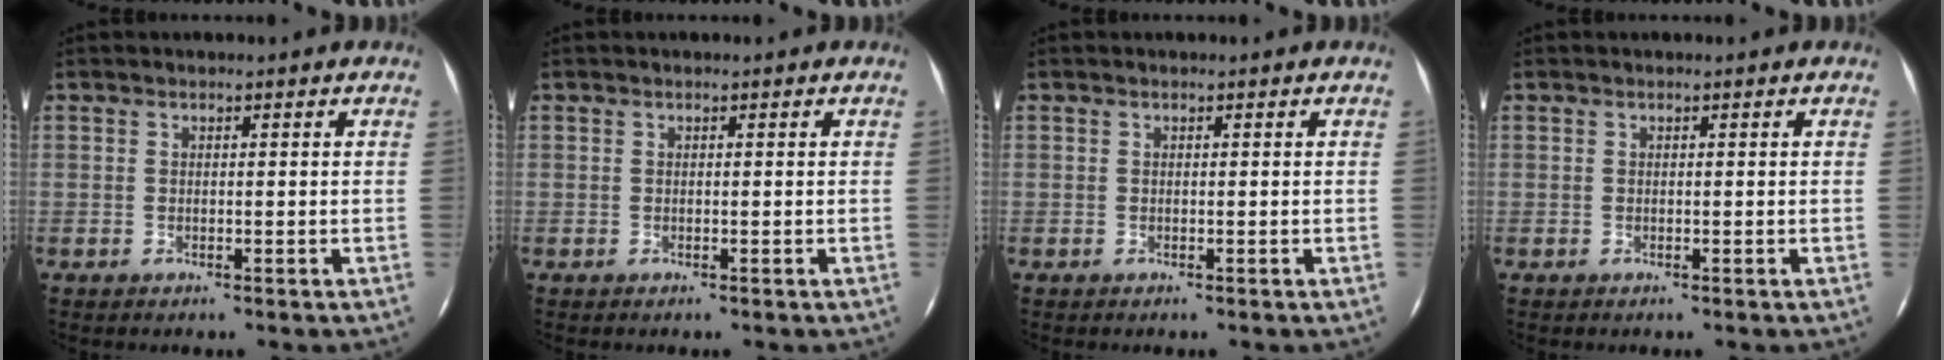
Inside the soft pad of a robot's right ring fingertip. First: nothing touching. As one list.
[{"total": 0.0}, {"total": 0.0}, {"total": 0.0}]